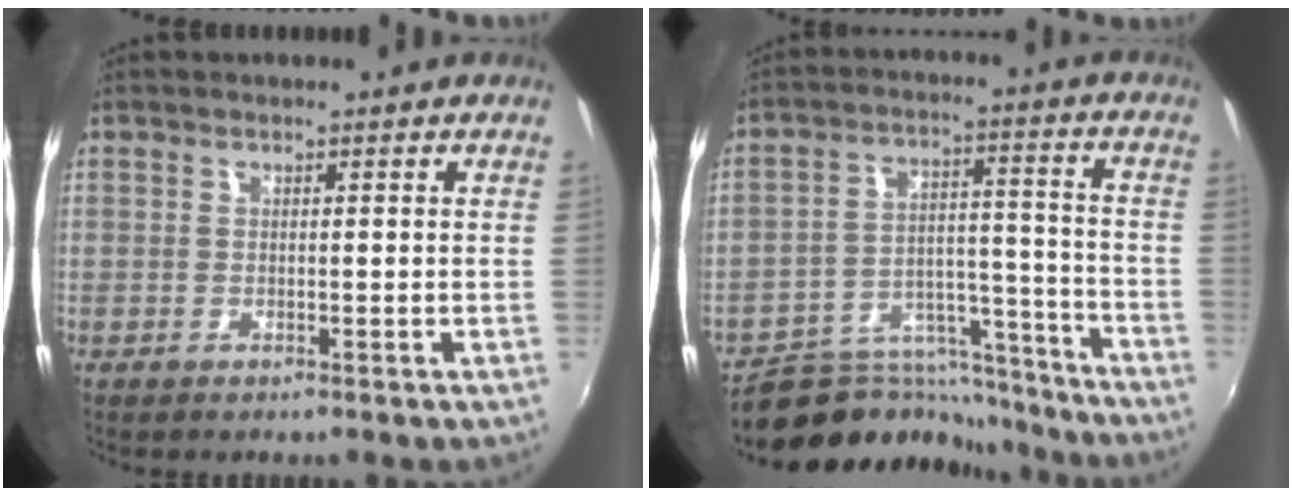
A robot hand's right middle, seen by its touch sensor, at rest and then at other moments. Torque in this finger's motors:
{"motor_torque": [-0.01, -0.40, -0.66, -0.17]}